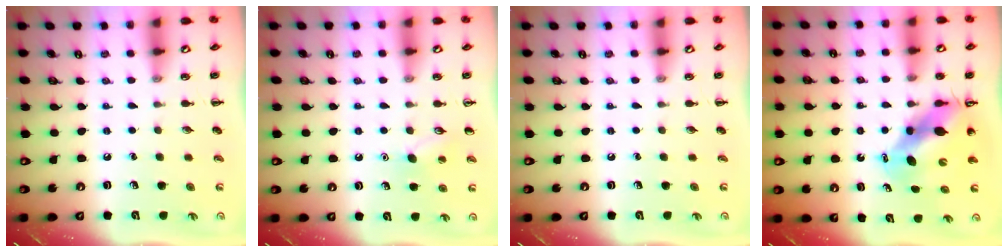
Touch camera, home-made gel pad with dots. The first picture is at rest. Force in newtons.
{"total": 8.0, "press": 7.8, "slide": 1.9}
{"total": 0.0}
{"total": 9.7, "press": 9.3, "slide": 2.9}